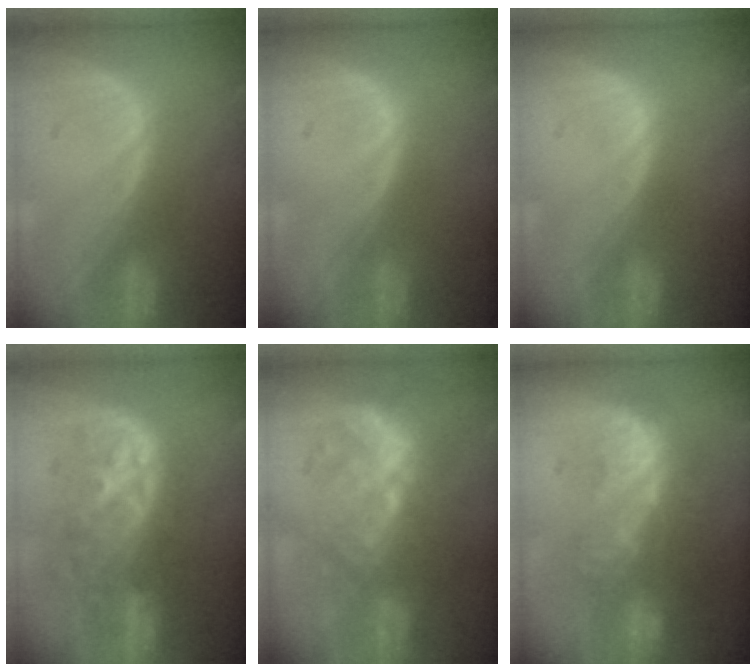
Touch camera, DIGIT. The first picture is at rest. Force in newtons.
{"total": 0.0}
{"total": 0.0}
{"total": 9.5, "press": 9.0, "slide": 3.1}
{"total": 10.0, "press": 8.6, "slide": 4.9}
{"total": 9.1, "press": 8.7, "slide": 2.9}